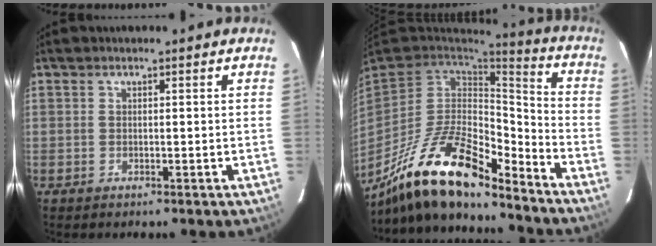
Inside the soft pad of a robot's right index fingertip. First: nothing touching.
{"total": 20.8, "force": [-15.3, 6.4, 12.5], "torque": [-0.251, -0.019, -0.274]}